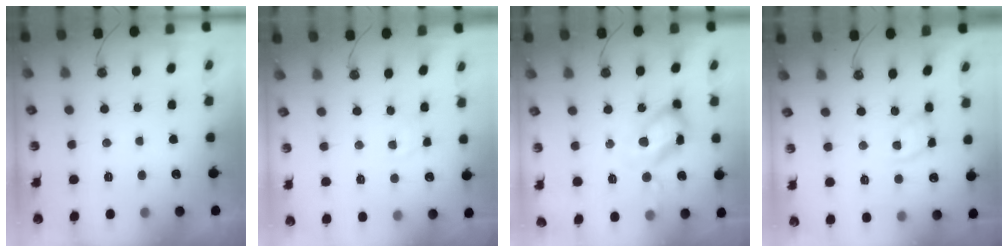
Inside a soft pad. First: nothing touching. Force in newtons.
{"total": 3.5, "press": 3.4, "slide": 0.5}
{"total": 17.1, "press": 17.1, "slide": 1.7}
{"total": 7.0, "press": 7.0, "slide": 0.4}